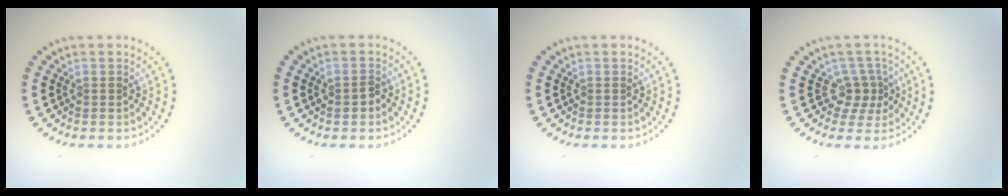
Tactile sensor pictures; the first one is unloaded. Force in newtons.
{"total": 1.1, "press": 1.1, "slide": 0.2}
{"total": 0.0}
{"total": 2.5, "press": 1.7, "slide": 1.9}